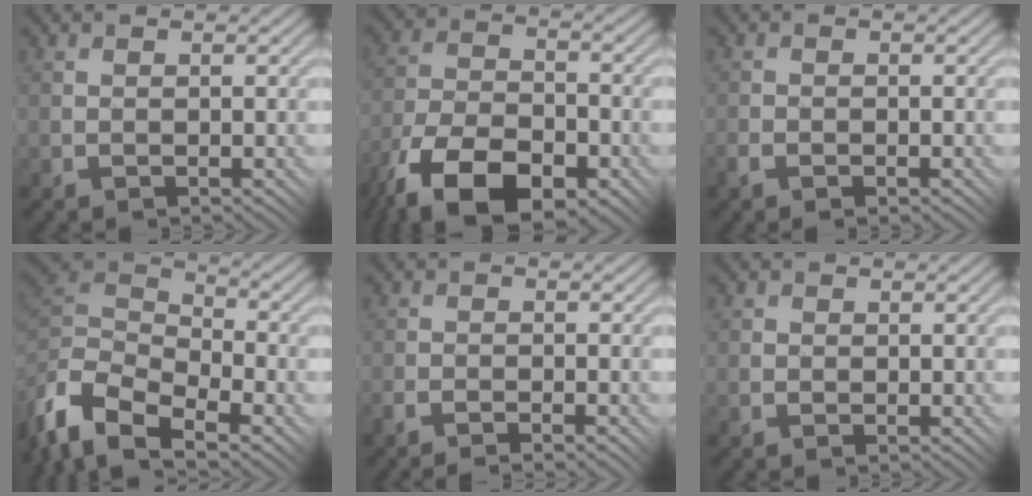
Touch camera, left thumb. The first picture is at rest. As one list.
[{"total": 13.5, "force": [-8.9, 6.3, 7.9], "torque": [-0.176, -0.017, -0.171]}, {"total": 2.0, "force": [-1.4, 1.1, 1.0], "torque": [-0.025, -0.004, -0.034]}, {"total": 11.5, "force": [-7.0, 5.9, 7.0], "torque": [-0.190, -0.011, -0.116]}, {"total": 2.9, "force": [-2.4, 0.8, 1.4], "torque": [-0.028, 0.001, -0.050]}, {"total": 1.6, "force": [0.2, 1.5, -0.2], "torque": [0.008, 0.004, -0.010]}]